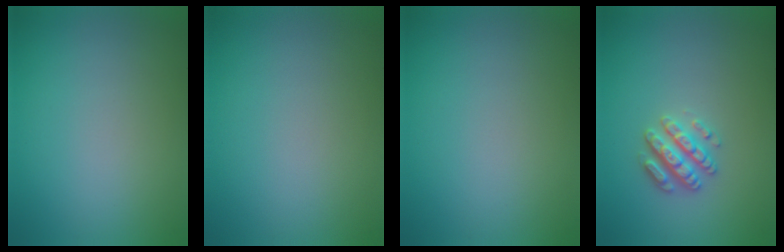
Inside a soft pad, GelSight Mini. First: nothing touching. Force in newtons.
{"total": 0.0}
{"total": 0.0}
{"total": 2.8, "press": 2.7, "slide": 0.6}